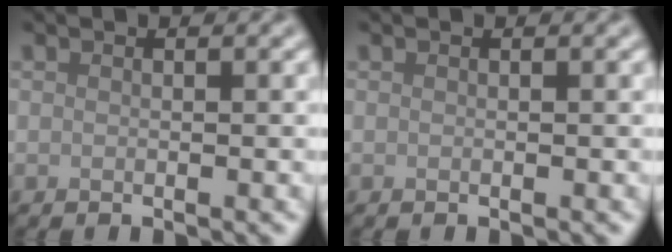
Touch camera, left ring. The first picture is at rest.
{"total": 0.0}